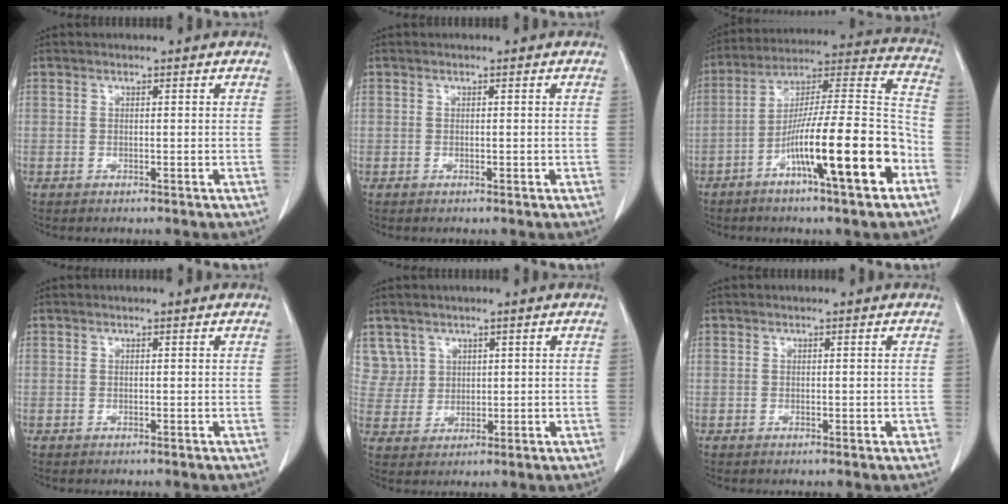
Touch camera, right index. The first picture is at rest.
{"total": 0.5, "force": [0.0, 0.4, 0.4], "torque": [-0.006, 0.000, 0.001]}
{"total": 19.4, "force": [-8.3, 1.5, 17.5], "torque": [-0.280, 0.001, -0.139]}
{"total": 0.0}
{"total": 5.0, "force": [2.7, 4.2, -0.4], "torque": [0.016, 0.005, 0.060]}
{"total": 1.2, "force": [-0.2, 0.7, 0.9], "torque": [-0.010, 0.004, 0.000]}